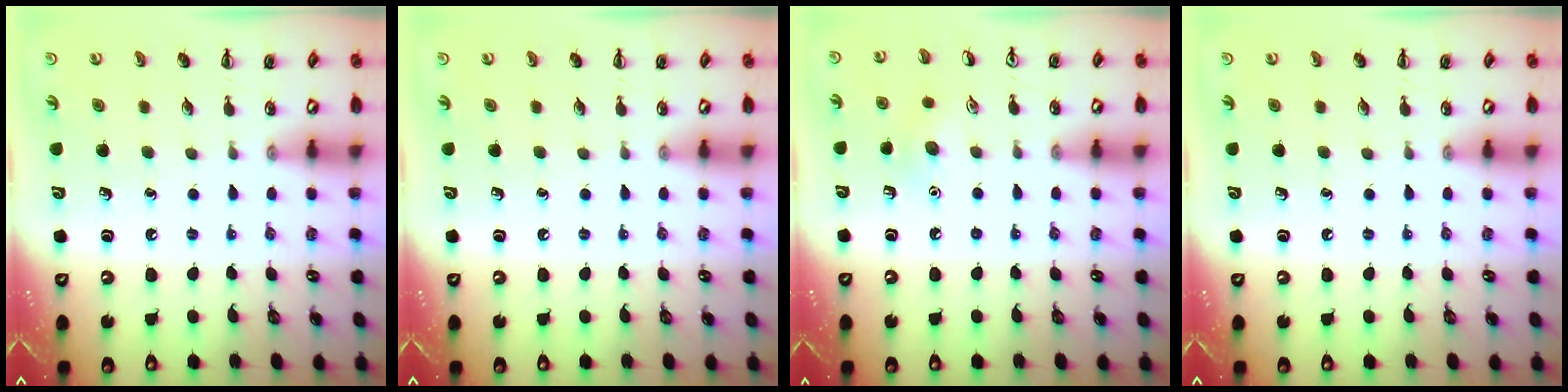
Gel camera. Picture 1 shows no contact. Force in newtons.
{"total": 0.0}
{"total": 7.3, "press": 7.0, "slide": 2.0}
{"total": 0.0}